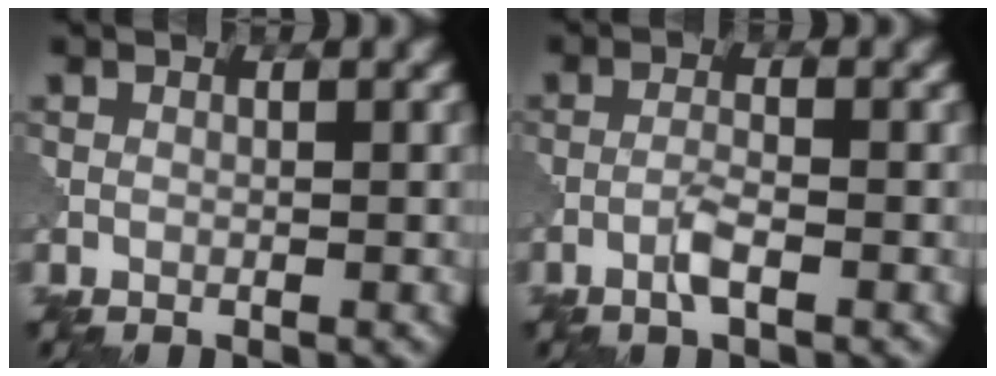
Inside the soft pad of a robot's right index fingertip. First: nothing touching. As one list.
[{"total": 2.0, "force": [-1.1, 0.3, 1.7], "torque": [-0.035, 0.003, -0.025]}]